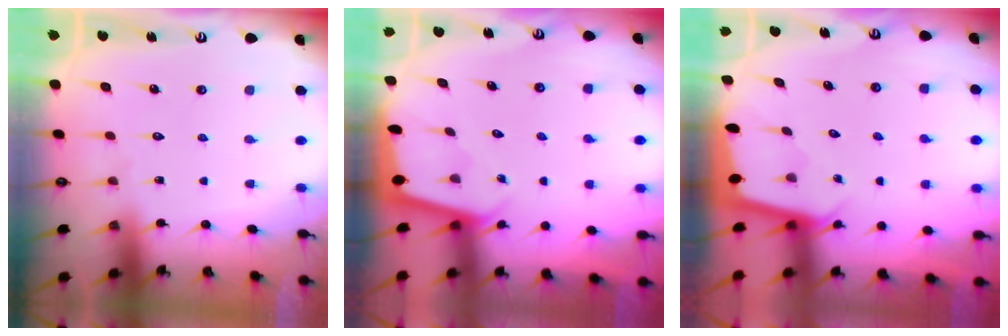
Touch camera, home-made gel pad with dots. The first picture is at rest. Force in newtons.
{"total": 2.3, "press": 2.3, "slide": 0.1}
{"total": 1.8, "press": 1.8, "slide": 0.1}